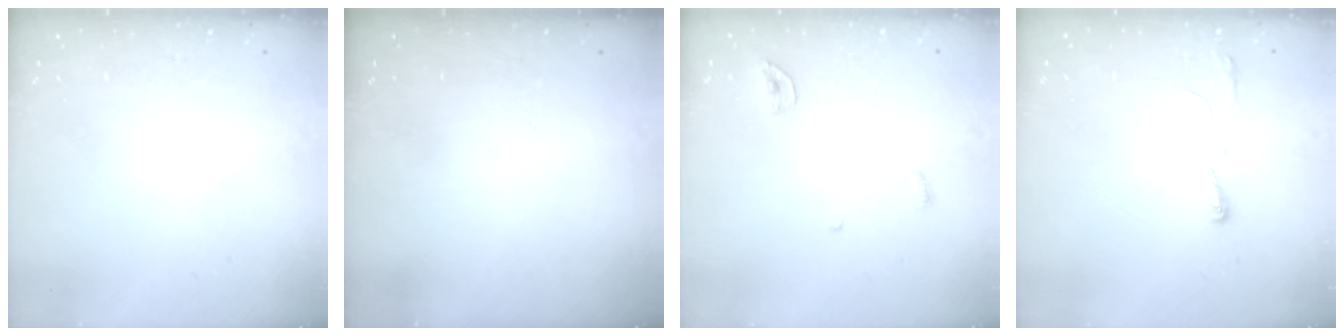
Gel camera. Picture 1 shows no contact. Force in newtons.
{"total": 0.0}
{"total": 3.6, "press": 3.5, "slide": 0.4}
{"total": 3.8, "press": 3.6, "slide": 1.2}